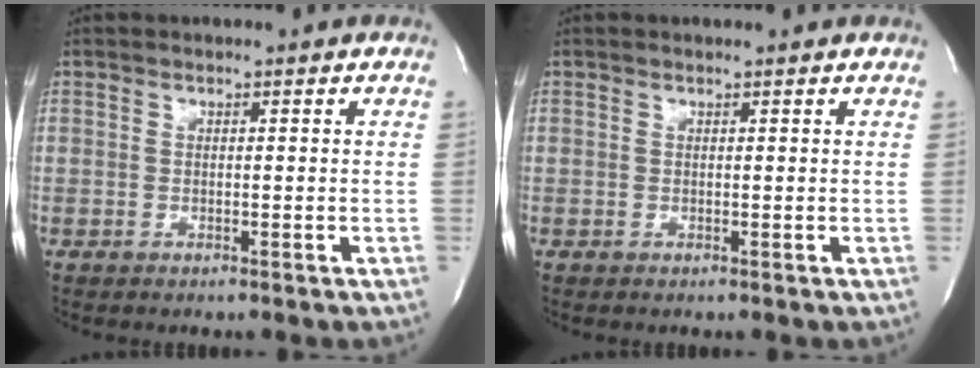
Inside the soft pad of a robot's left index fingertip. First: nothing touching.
{"total": 0.8, "force": [0.8, -0.1, 0.2], "torque": [-0.009, 0.005, 0.013]}